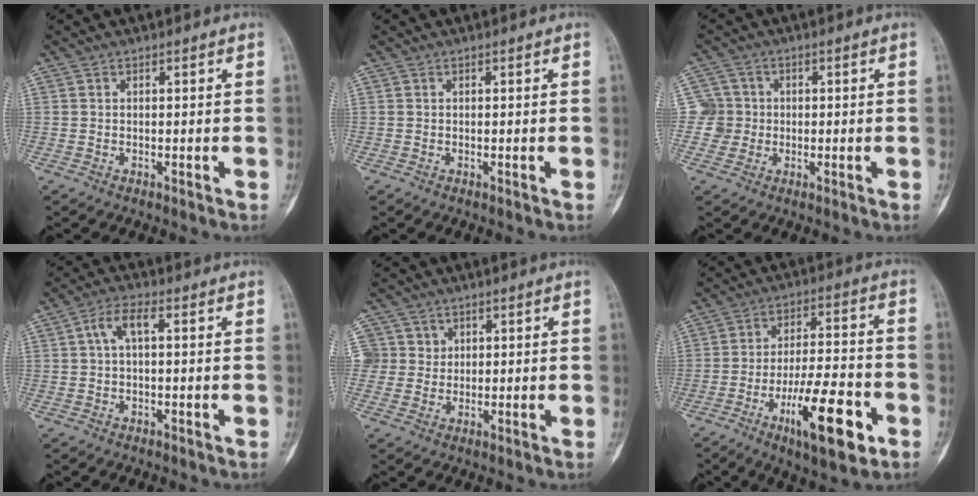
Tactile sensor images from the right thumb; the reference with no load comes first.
{"total": 0.0}
{"total": 4.4, "force": [-0.2, 4.4, -0.1], "torque": [0.033, 0.011, -0.010]}
{"total": 4.3, "force": [0.8, 1.7, 3.8], "torque": [-0.078, 0.018, 0.012]}
{"total": 4.1, "force": [1.5, 3.8, -0.3], "torque": [0.042, -0.003, 0.021]}
{"total": 16.3, "force": [-7.1, 5.0, 13.8], "torque": [-0.216, 0.030, -0.107]}